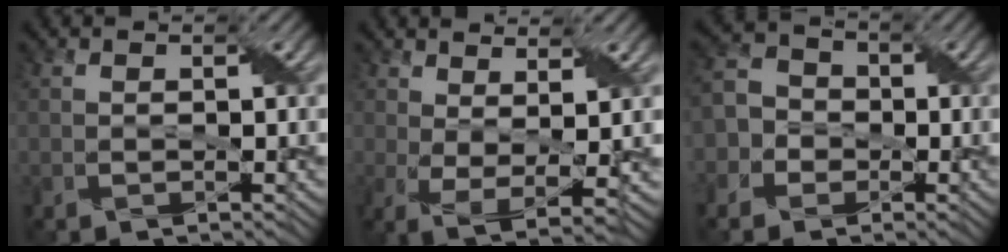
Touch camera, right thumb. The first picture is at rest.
{"total": 5.9, "force": [0.6, 1.8, 5.6], "torque": [-0.120, -0.006, 0.013]}
{"total": 4.2, "force": [-1.5, 3.8, 1.2], "torque": [-0.029, 0.005, -0.047]}